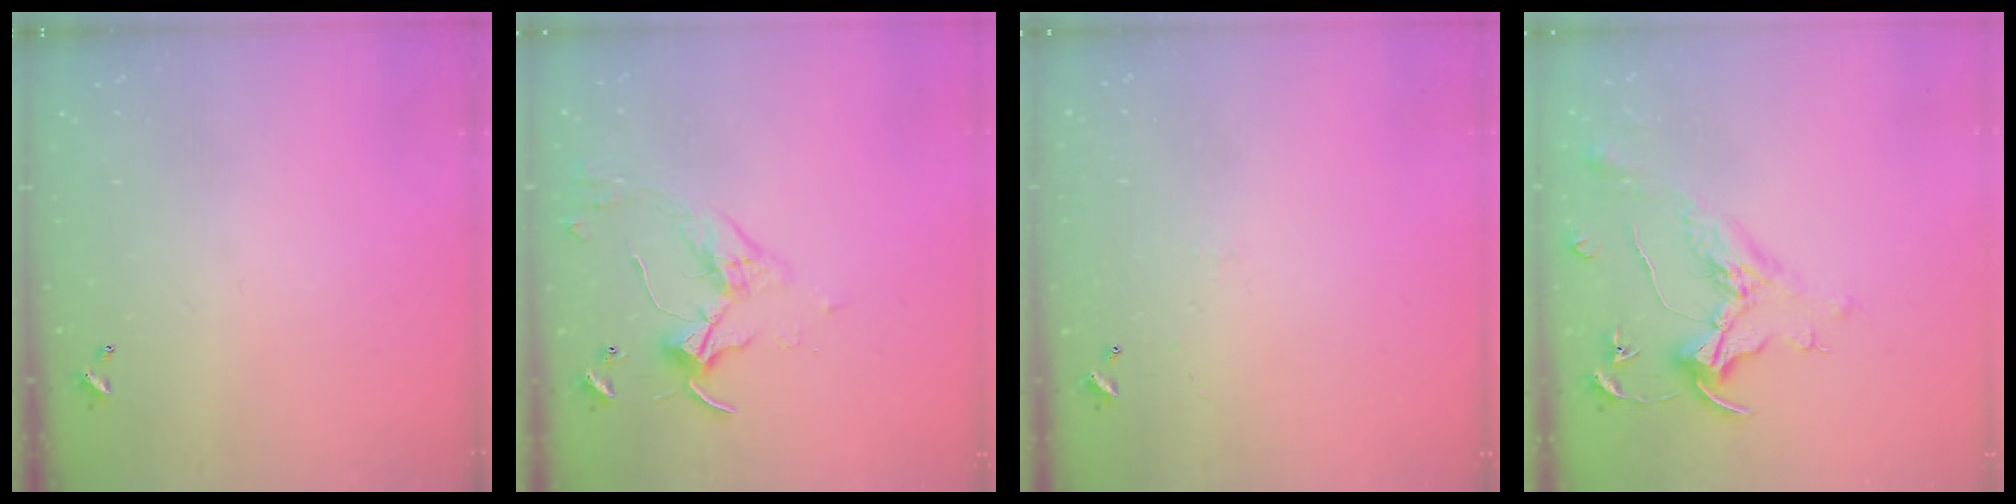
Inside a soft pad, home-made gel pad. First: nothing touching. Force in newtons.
{"total": 3.5, "press": 3.5, "slide": 0.7}
{"total": 1.2, "press": 1.1, "slide": 0.5}
{"total": 1.4, "press": 1.2, "slide": 0.7}